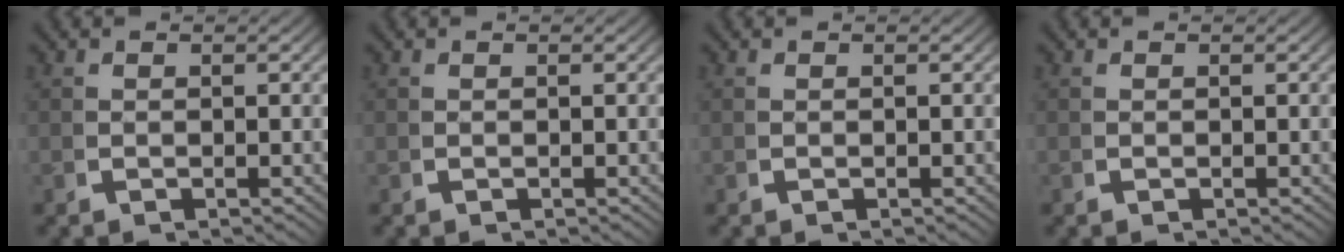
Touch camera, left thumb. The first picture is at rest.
{"total": 0.0}
{"total": 0.0}
{"total": 0.0}